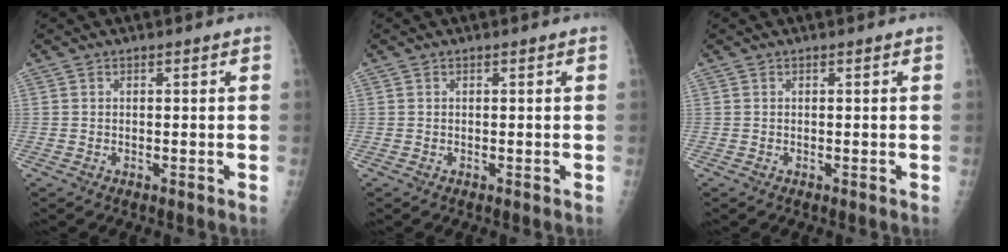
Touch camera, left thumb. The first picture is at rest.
{"total": 0.0}
{"total": 0.0}